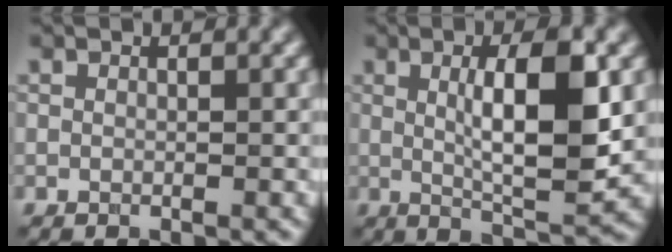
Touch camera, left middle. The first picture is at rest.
{"total": 7.9, "force": [1.0, 1.9, 7.6], "torque": [-0.111, -0.001, 0.017]}